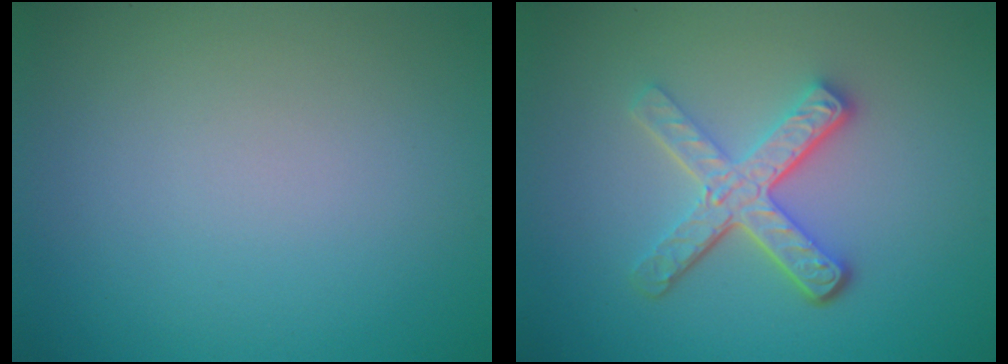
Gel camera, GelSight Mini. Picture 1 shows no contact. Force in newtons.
{"total": 4.6, "press": 3.5, "slide": 3.0}